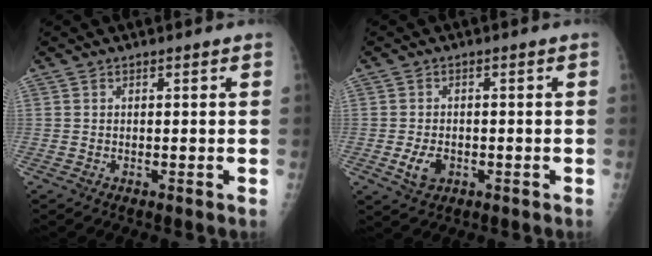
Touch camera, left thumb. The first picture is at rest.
{"total": 3.9, "force": [-1.2, 2.6, 2.6], "torque": [-0.047, 0.001, -0.016]}